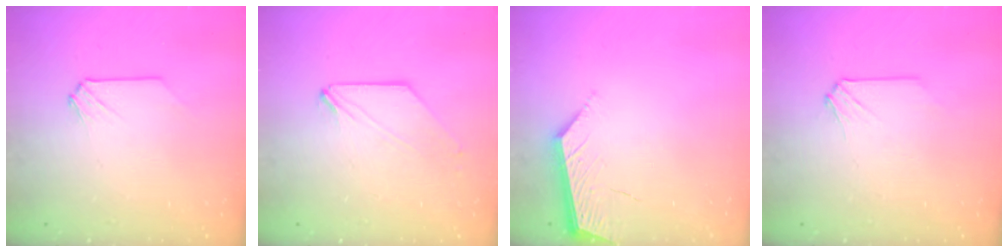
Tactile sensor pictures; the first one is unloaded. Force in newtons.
{"total": 0.0}
{"total": 4.3, "press": 4.2, "slide": 0.5}
{"total": 0.0}